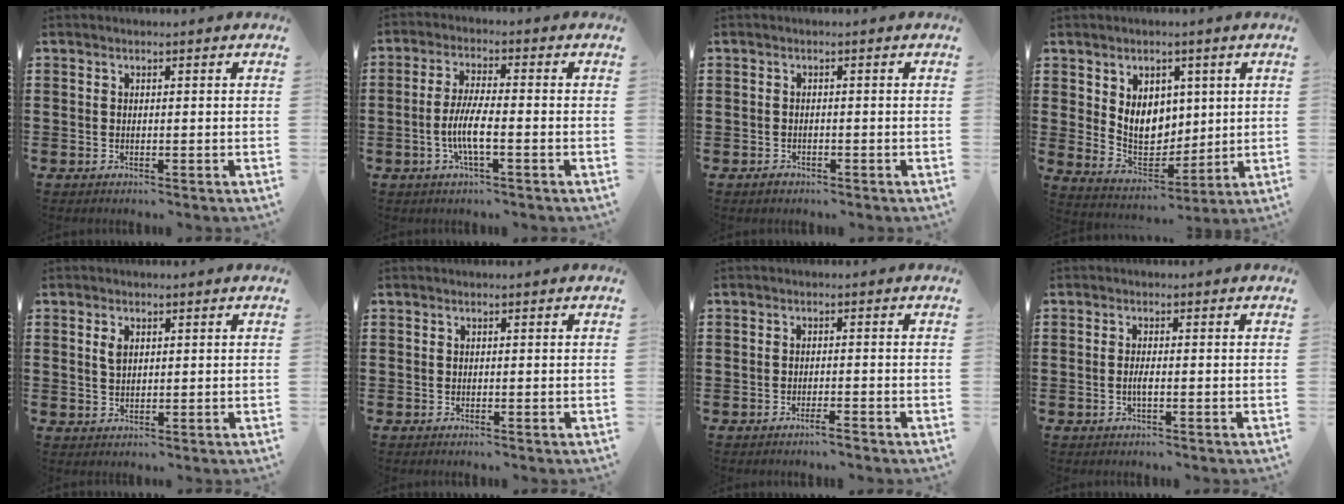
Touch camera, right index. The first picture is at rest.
{"total": 5.9, "force": [-1.9, 1.0, 5.5], "torque": [-0.114, -0.006, -0.040]}
{"total": 0.9, "force": [-0.8, 0.5, 0.1], "torque": [-0.004, 0.000, -0.016]}
{"total": 7.6, "force": [2.0, 5.9, 4.4], "torque": [-0.079, 0.005, 0.037]}
{"total": 2.1, "force": [0.8, 1.2, 1.6], "torque": [-0.035, 0.004, 0.014]}
{"total": 0.0}
{"total": 1.7, "force": [-1.3, 0.0, 1.0], "torque": [-0.017, -0.002, -0.024]}
{"total": 1.6, "force": [-0.6, 0.2, 1.5], "torque": [-0.035, -0.004, -0.013]}